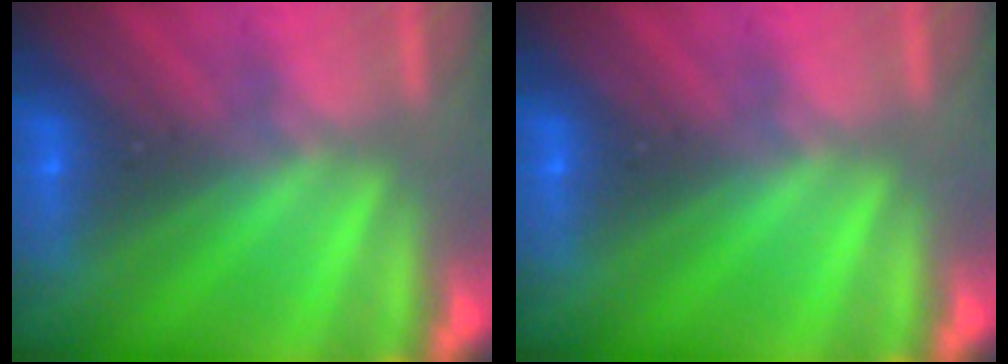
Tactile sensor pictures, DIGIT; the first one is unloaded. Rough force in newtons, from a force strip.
{"total": 0.0}